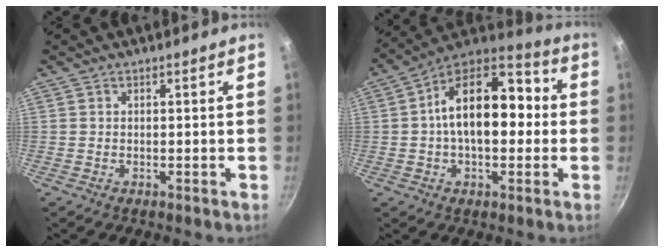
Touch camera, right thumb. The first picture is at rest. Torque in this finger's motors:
{"motor_torque": [0.23, 2.99, 1.19, -0.04, 0.16]}